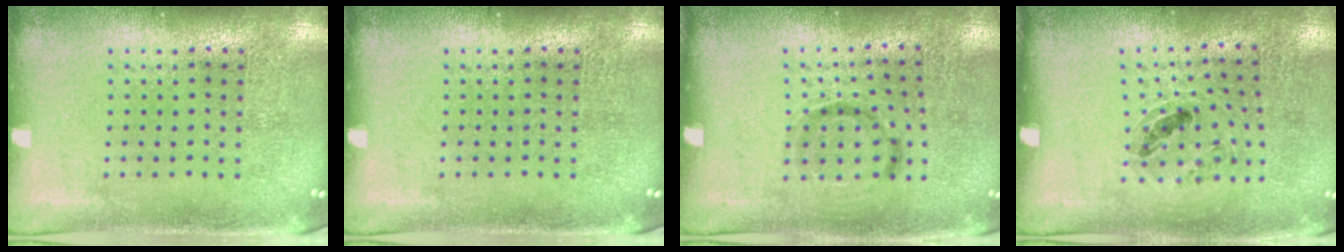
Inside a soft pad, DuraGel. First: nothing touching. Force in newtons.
{"total": 0.0}
{"total": 1.0, "press": 0.6, "slide": 0.8}
{"total": 1.0, "press": 0.8, "slide": 0.5}